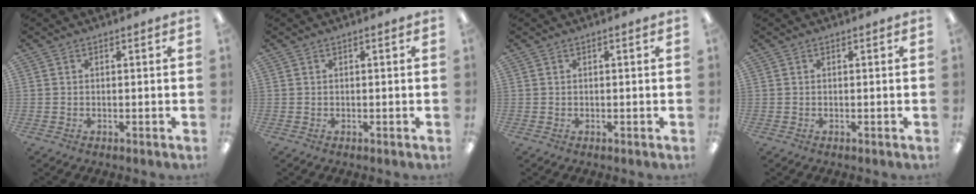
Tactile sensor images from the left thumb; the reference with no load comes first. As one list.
[{"total": 0.0}, {"total": 0.0}, {"total": 0.0}]